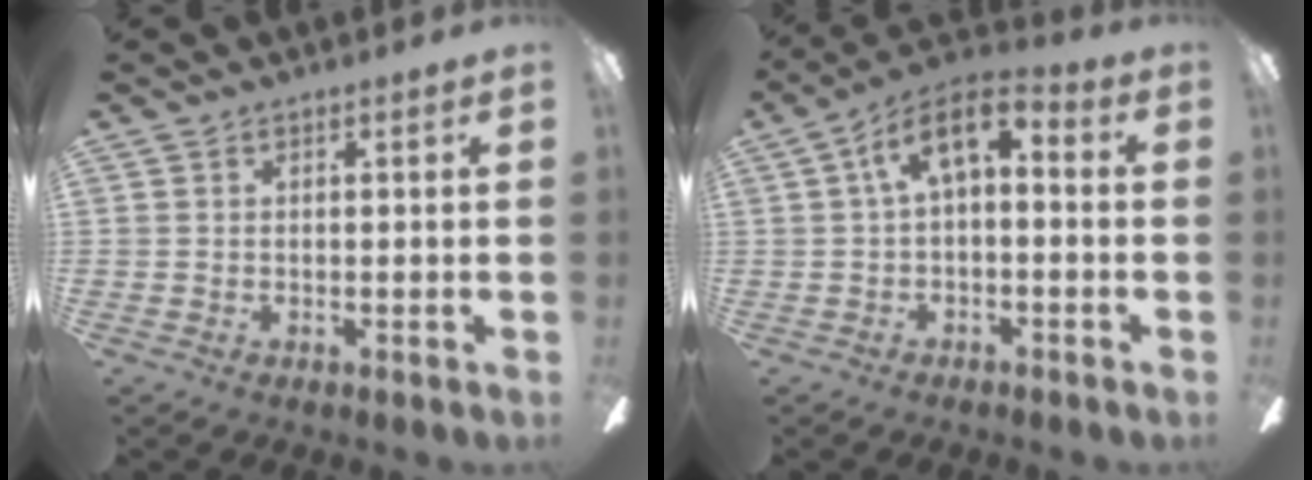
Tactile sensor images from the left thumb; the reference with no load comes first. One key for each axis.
{"total": 8.7, "fx": 1.8, "fy": 4.5, "fz": 7.2, "tx": -0.120, "ty": 0.005, "tz": 0.033}